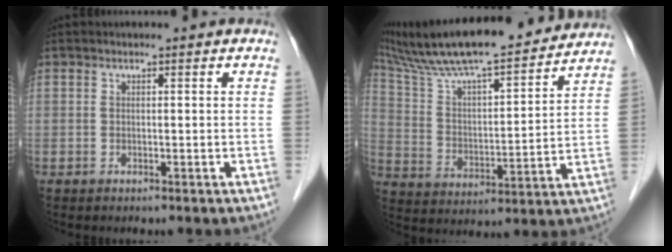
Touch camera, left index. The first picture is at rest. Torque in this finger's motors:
{"motor_torque": [-0.78, -1.36, 0.08, 0.07]}